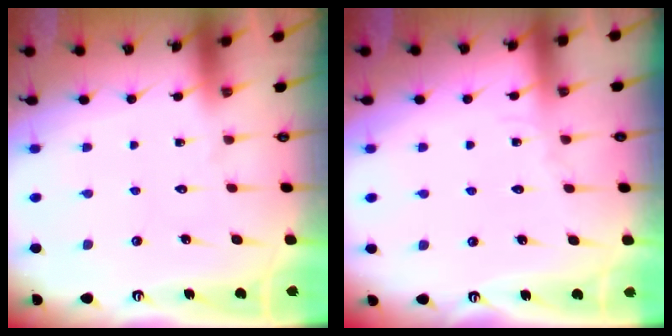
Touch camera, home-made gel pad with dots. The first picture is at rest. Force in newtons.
{"total": 2.5, "press": 2.5, "slide": 0.3}